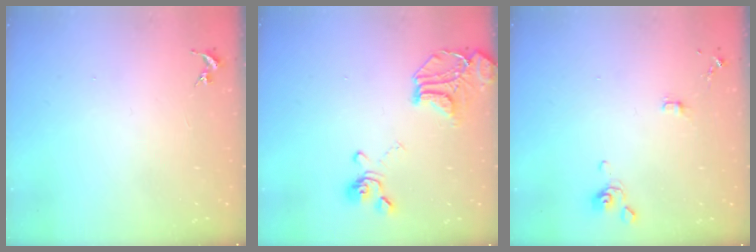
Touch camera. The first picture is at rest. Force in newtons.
{"total": 16.7, "press": 16.5, "slide": 2.0}
{"total": 5.8, "press": 5.7, "slide": 0.8}